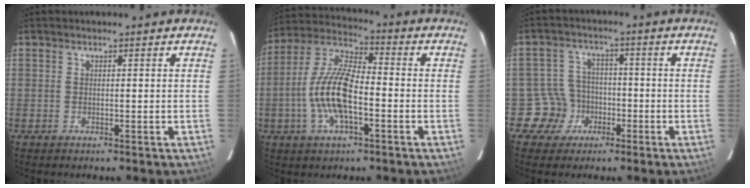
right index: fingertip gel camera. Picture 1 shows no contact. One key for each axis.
{"total": 13.1, "fx": -3.4, "fy": 4.8, "fz": 11.7, "tx": -0.243, "ty": 0.004, "tz": -0.068}
{"total": 6.2, "fx": -2.9, "fy": 5.5, "fz": -0.3, "tx": -0.005, "ty": 0.029, "tz": -0.048}